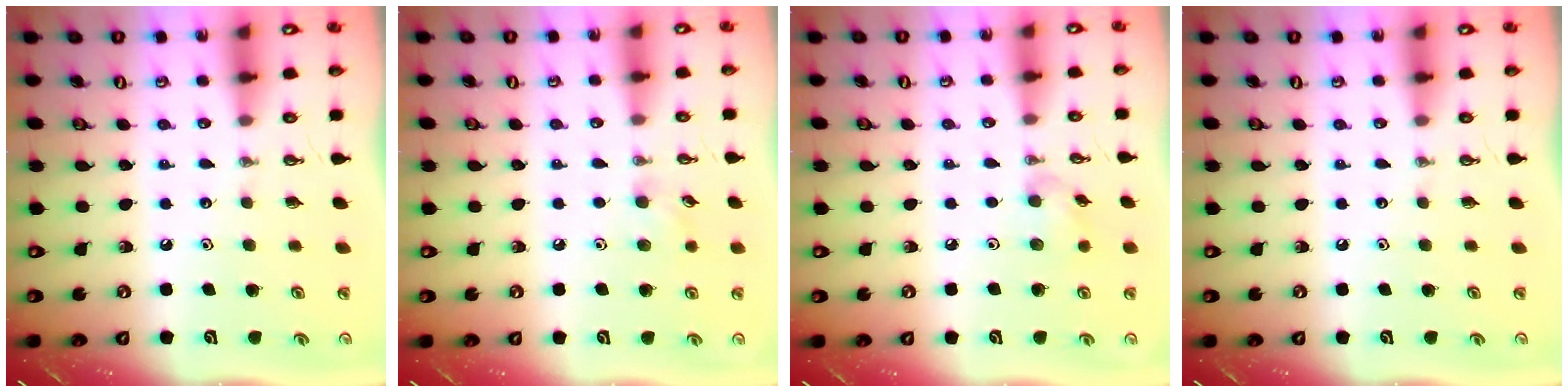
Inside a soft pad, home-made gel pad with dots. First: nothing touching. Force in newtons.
{"total": 6.4, "press": 6.2, "slide": 1.5}
{"total": 6.5, "press": 6.4, "slide": 0.7}
{"total": 0.0}